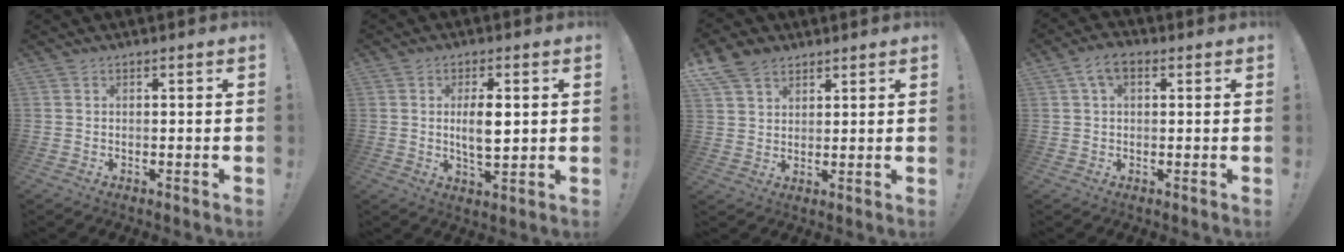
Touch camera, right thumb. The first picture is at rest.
{"total": 7.2, "force": [0.9, 2.8, 6.5], "torque": [-0.117, -0.009, 0.008]}
{"total": 8.2, "force": [5.5, 5.3, 3.0], "torque": [-0.051, -0.024, 0.109]}
{"total": 5.5, "force": [2.0, 3.1, 4.1], "torque": [-0.070, 0.004, 0.038]}